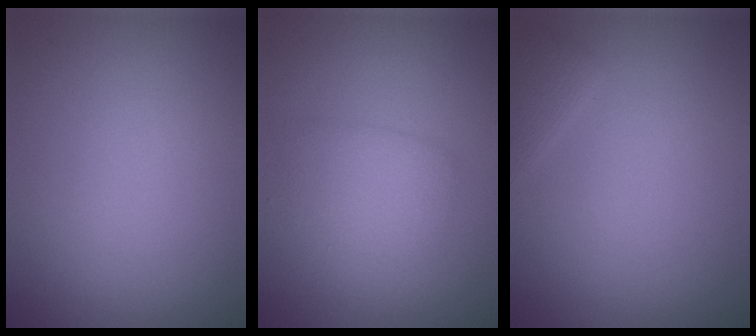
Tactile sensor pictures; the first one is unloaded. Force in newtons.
{"total": 2.9, "press": 2.9, "slide": 0.1}
{"total": 1.1, "press": 1.1, "slide": 0.0}